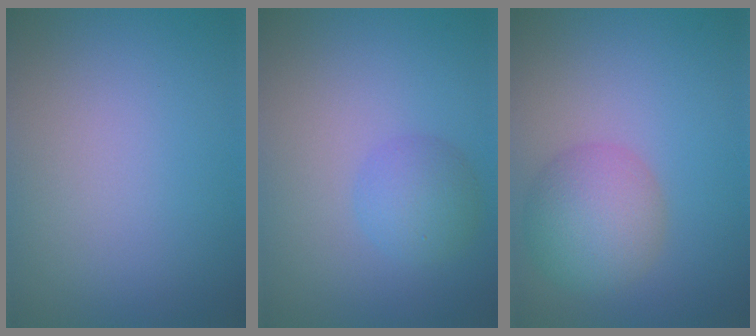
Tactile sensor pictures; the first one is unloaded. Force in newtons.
{"total": 2.7, "press": 2.7, "slide": 0.1}
{"total": 4.8, "press": 4.8, "slide": 0.2}